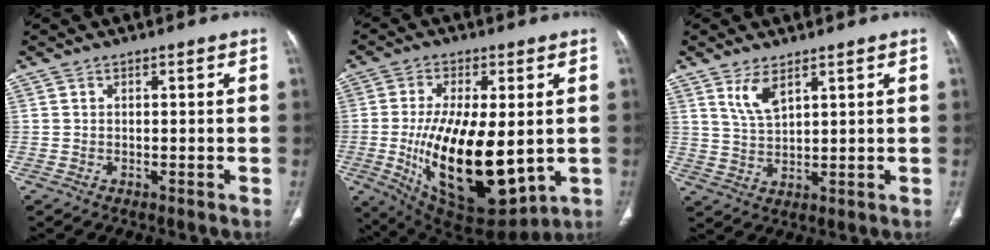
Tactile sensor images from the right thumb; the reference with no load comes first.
{"total": 21.9, "force": [-2.1, 9.7, 19.5], "torque": [-0.339, -0.028, -0.009]}
{"total": 2.4, "force": [1.4, 0.5, 1.9], "torque": [-0.048, -0.008, 0.035]}